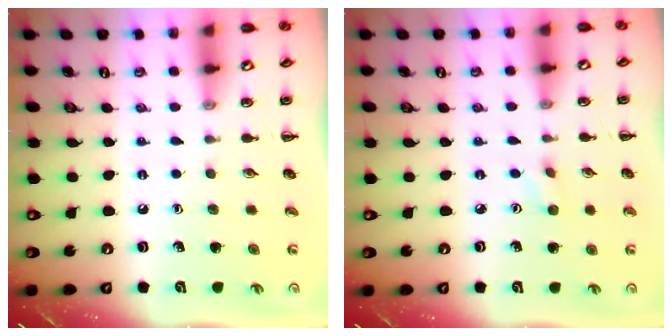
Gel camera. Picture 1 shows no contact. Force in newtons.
{"total": 2.3, "press": 2.2, "slide": 0.8}